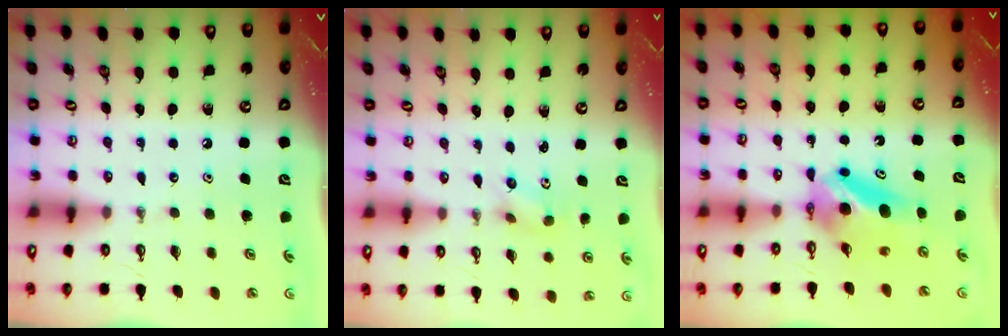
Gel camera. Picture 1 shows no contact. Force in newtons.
{"total": 2.9, "press": 2.7, "slide": 1.2}
{"total": 6.6, "press": 5.9, "slide": 3.0}